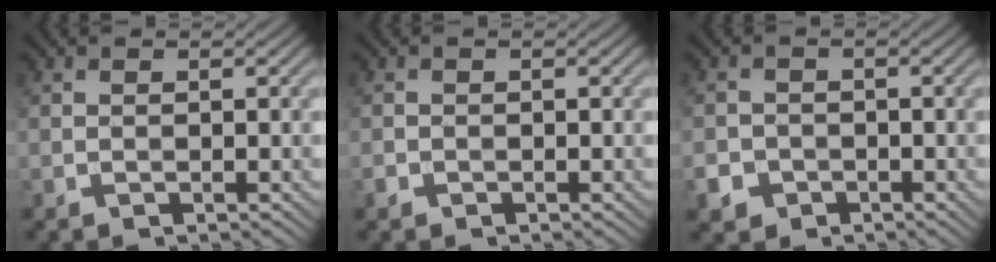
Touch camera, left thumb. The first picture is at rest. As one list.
[{"total": 0.7, "force": [-0.5, 0.5, 0.2], "torque": [-0.004, -0.003, -0.011]}, {"total": 3.2, "force": [-1.7, 2.6, 0.8], "torque": [-0.018, -0.005, -0.036]}]